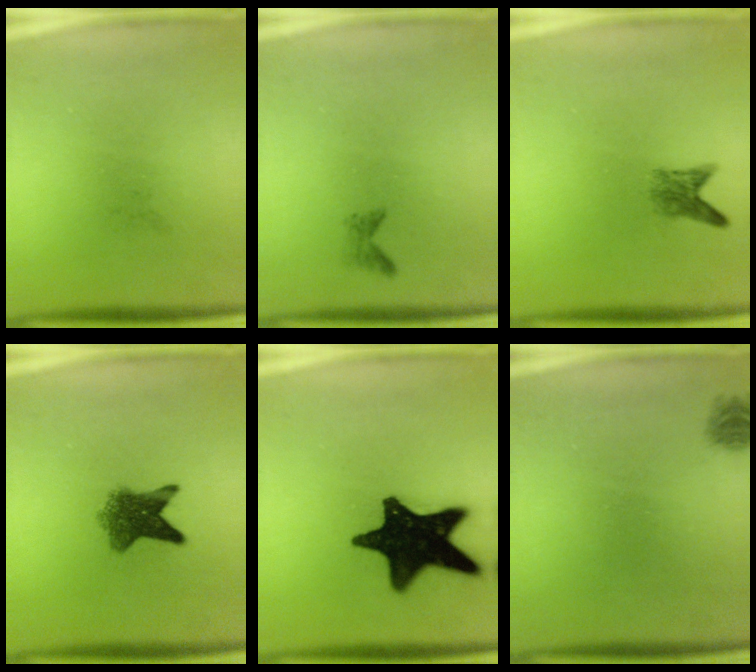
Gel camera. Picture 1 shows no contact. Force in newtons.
{"total": 0.9}
{"total": 2.3}
{"total": 6.4}
{"total": 19.0}
{"total": 1.0}